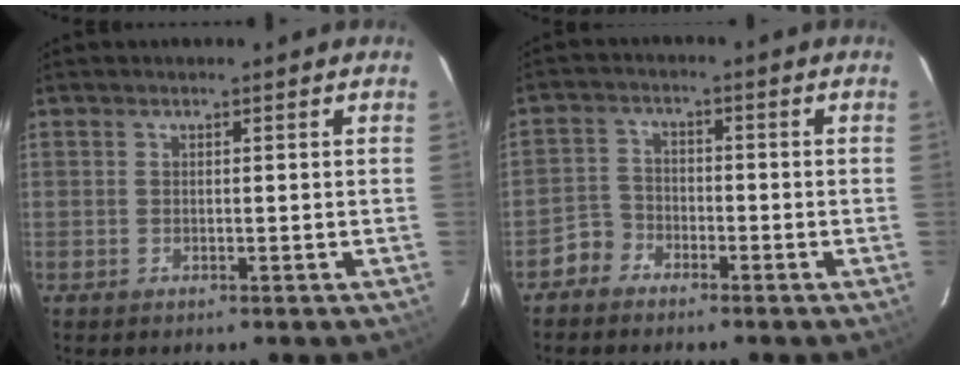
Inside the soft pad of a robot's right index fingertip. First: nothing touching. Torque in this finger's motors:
{"motor_torque": [-0.66, -0.52, -1.02, -0.21]}